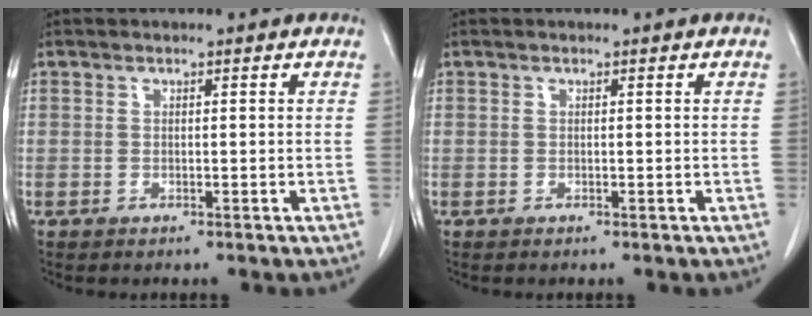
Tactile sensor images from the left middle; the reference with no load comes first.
{"total": 0.0}